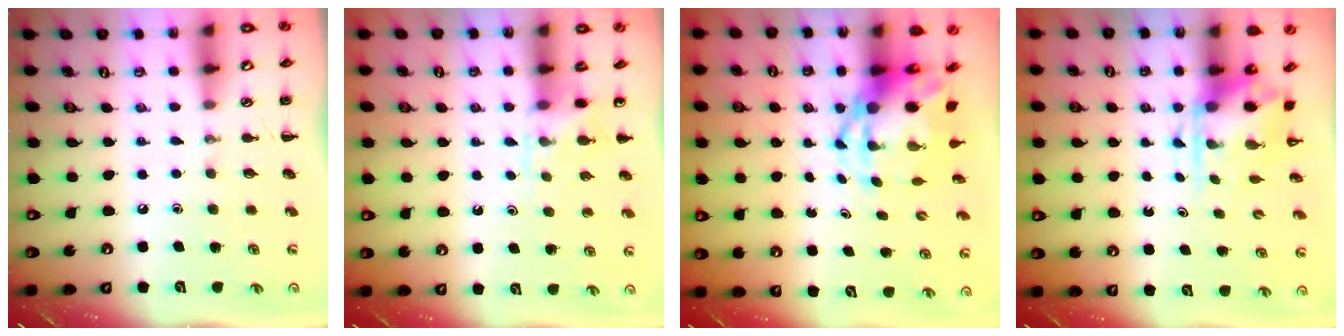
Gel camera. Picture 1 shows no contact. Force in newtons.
{"total": 5.0, "press": 4.8, "slide": 1.4}
{"total": 6.2, "press": 6.0, "slide": 1.8}
{"total": 3.9, "press": 3.8, "slide": 0.9}